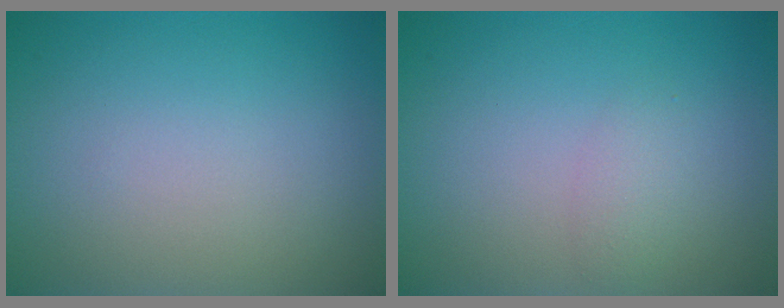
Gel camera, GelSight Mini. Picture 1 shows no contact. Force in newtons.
{"total": 1.2, "press": 1.2, "slide": 0.1}